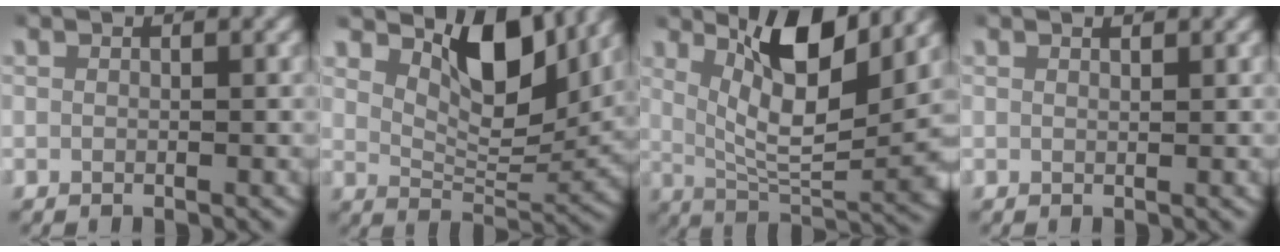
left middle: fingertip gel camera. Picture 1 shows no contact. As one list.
[{"total": 7.5, "force": [4.7, 2.7, 5.2], "torque": [-0.087, -0.008, 0.075]}, {"total": 9.8, "force": [3.6, 3.5, 8.4], "torque": [-0.136, -0.008, 0.059]}, {"total": 0.6, "force": [0.6, -0.1, 0.2], "torque": [0.000, -0.003, 0.010]}]